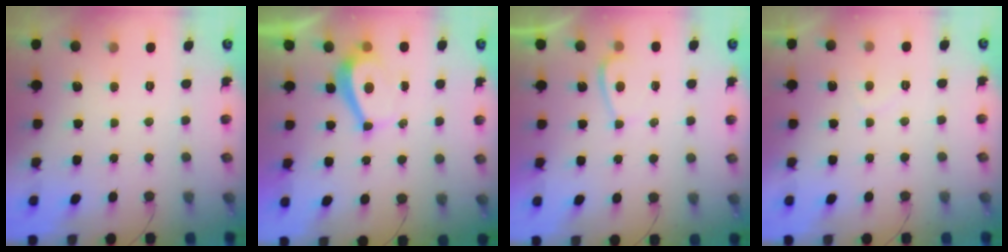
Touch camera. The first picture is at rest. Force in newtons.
{"total": 4.6, "press": 4.6, "slide": 0.3}
{"total": 2.7, "press": 2.7, "slide": 0.6}
{"total": 1.9, "press": 1.7, "slide": 0.7}